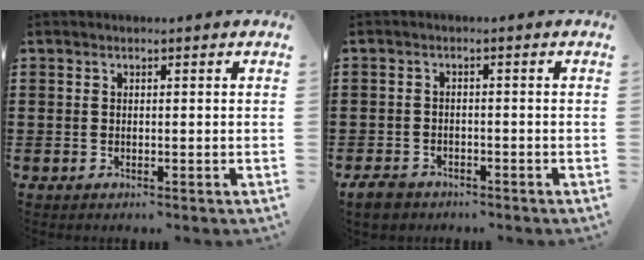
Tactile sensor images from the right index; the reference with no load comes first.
{"total": 2.6, "force": [-2.2, 1.1, 0.7], "torque": [-0.025, 0.003, -0.048]}